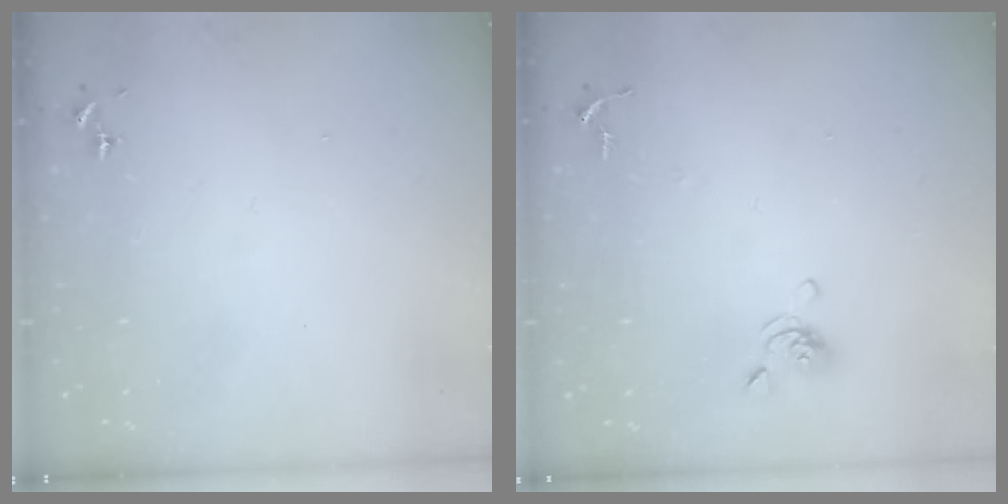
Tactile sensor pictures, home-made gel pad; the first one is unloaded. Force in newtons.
{"total": 6.9, "press": 6.7, "slide": 1.6}